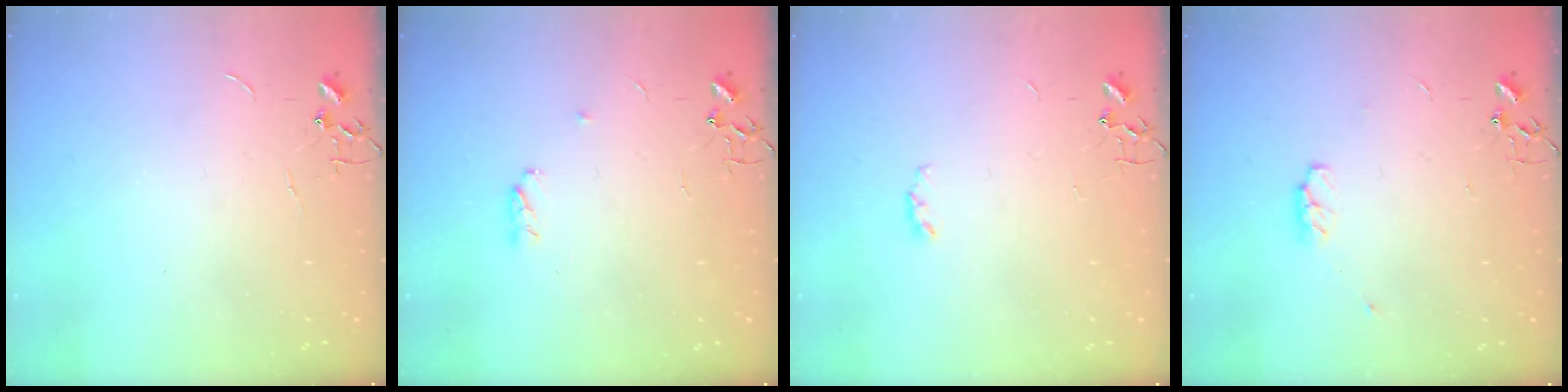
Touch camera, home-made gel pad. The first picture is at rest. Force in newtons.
{"total": 3.7, "press": 3.7, "slide": 0.6}
{"total": 3.3, "press": 3.3, "slide": 0.5}
{"total": 4.0, "press": 4.0, "slide": 0.6}